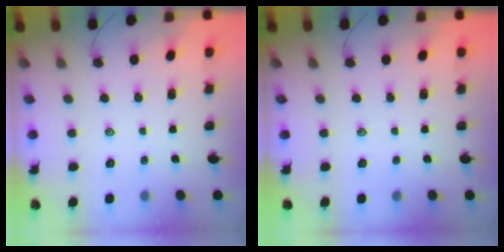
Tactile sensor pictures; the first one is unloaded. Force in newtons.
{"total": 0.0}